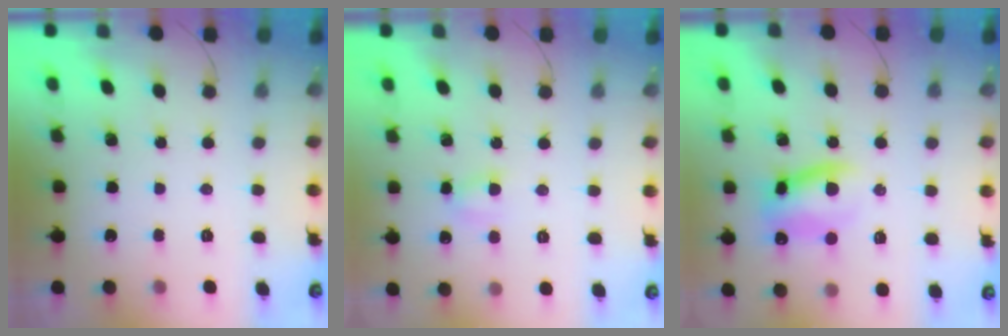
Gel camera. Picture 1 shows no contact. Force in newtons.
{"total": 4.3, "press": 4.1, "slide": 1.3}
{"total": 10.8, "press": 10.6, "slide": 1.9}